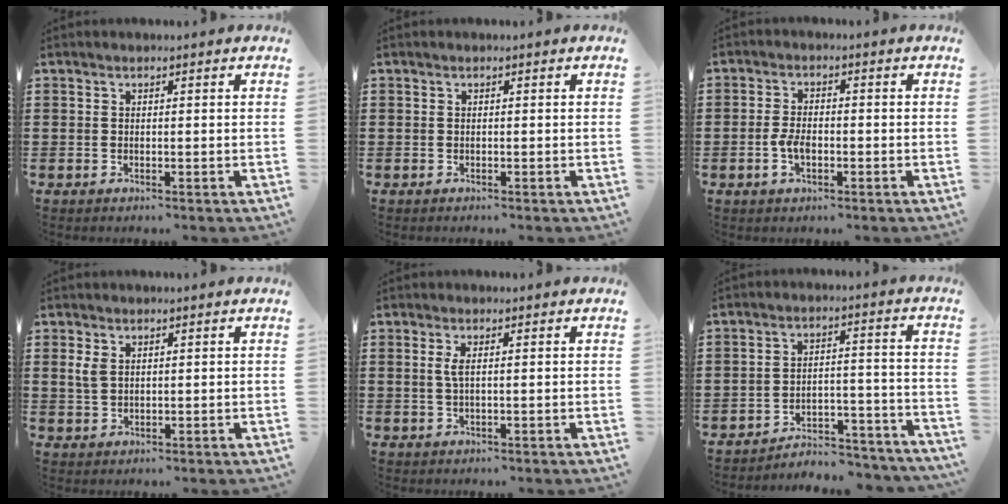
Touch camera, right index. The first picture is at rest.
{"total": 0.0}
{"total": 3.0, "force": [-1.0, 1.4, 2.5], "torque": [-0.062, -0.006, -0.021]}
{"total": 2.5, "force": [1.1, 1.5, 1.7], "torque": [-0.038, 0.006, 0.020]}
{"total": 1.8, "force": [0.3, 0.3, 1.7], "torque": [-0.035, 0.000, 0.004]}
{"total": 4.8, "force": [-4.7, 0.7, 0.9], "torque": [-0.017, 0.009, -0.096]}